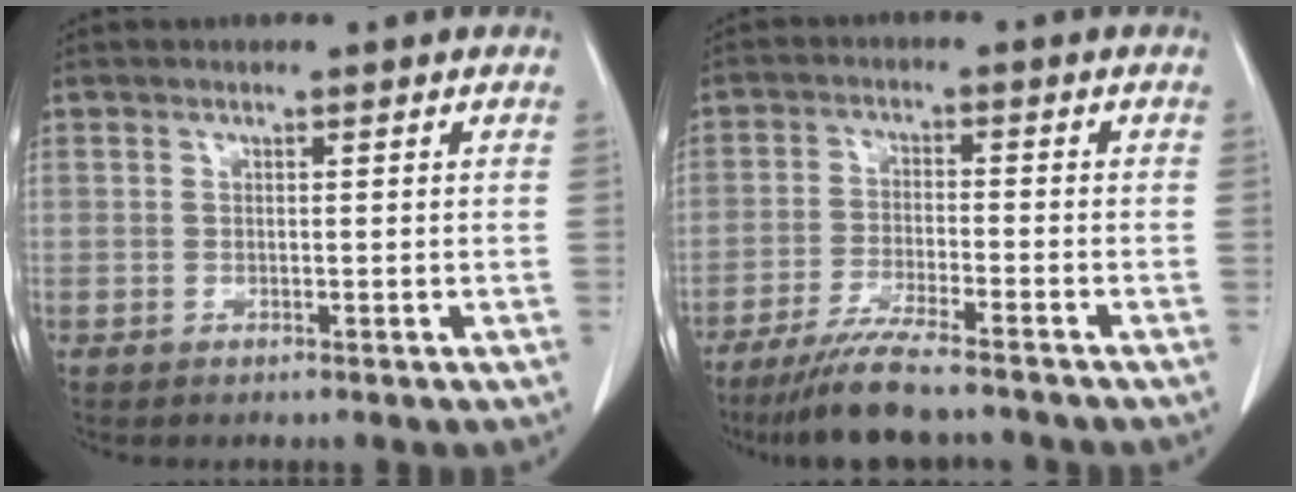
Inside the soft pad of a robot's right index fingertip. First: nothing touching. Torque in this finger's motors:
{"motor_torque": [0.82, -0.78, 0.34, 0.08]}